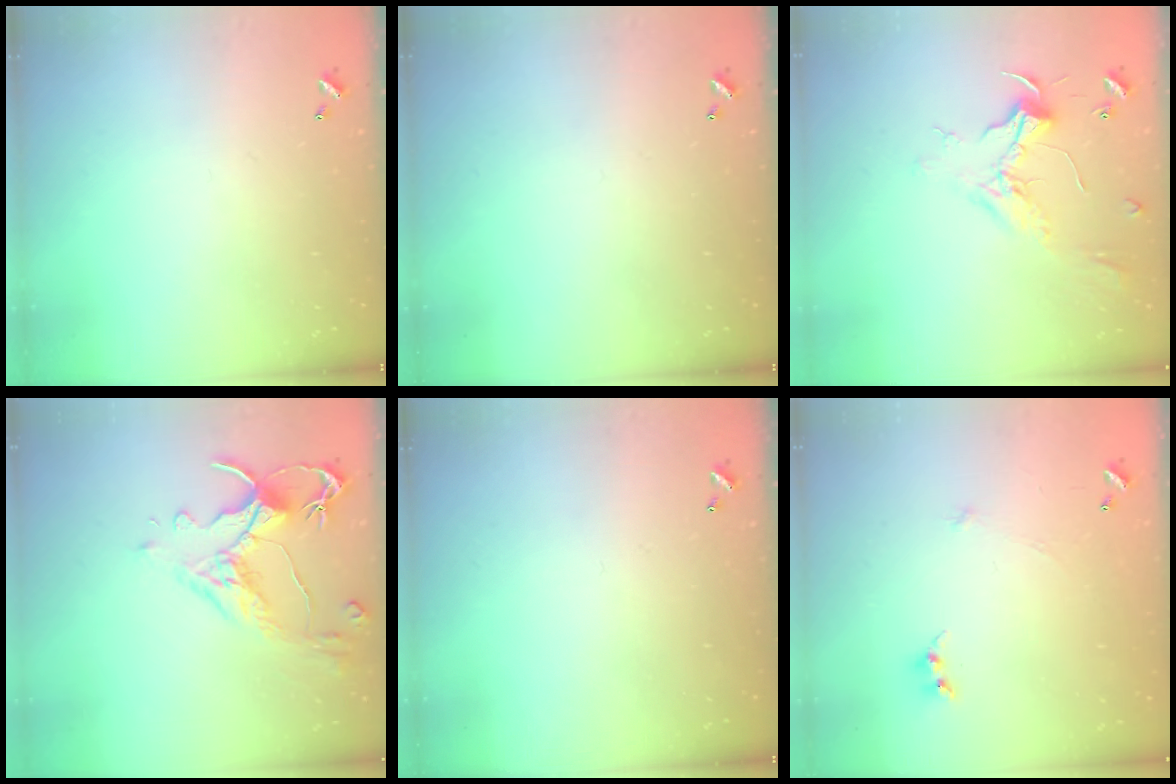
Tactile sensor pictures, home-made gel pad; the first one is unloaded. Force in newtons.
{"total": 0.0}
{"total": 2.4, "press": 2.3, "slide": 0.8}
{"total": 3.2, "press": 2.9, "slide": 1.3}
{"total": 0.0}
{"total": 4.1, "press": 4.1, "slide": 0.2}